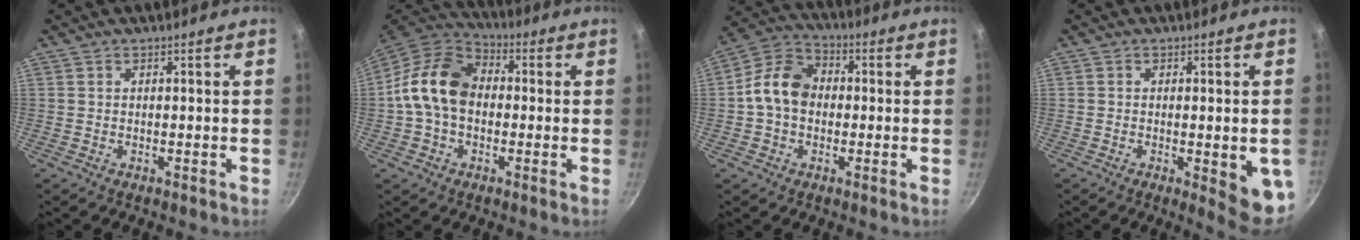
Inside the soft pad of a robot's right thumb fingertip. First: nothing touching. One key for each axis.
{"total": 13.4, "fx": -0.2, "fy": 9.8, "fz": 9.0, "tx": -0.135, "ty": 0.032, "tz": -0.023}
{"total": 10.3, "fx": -0.3, "fy": 7.9, "fz": 6.5, "tx": -0.088, "ty": 0.027, "tz": -0.027}
{"total": 8.5, "fx": -1.7, "fy": 2.2, "fz": 8.0, "tx": -0.083, "ty": -0.007, "tz": -0.016}